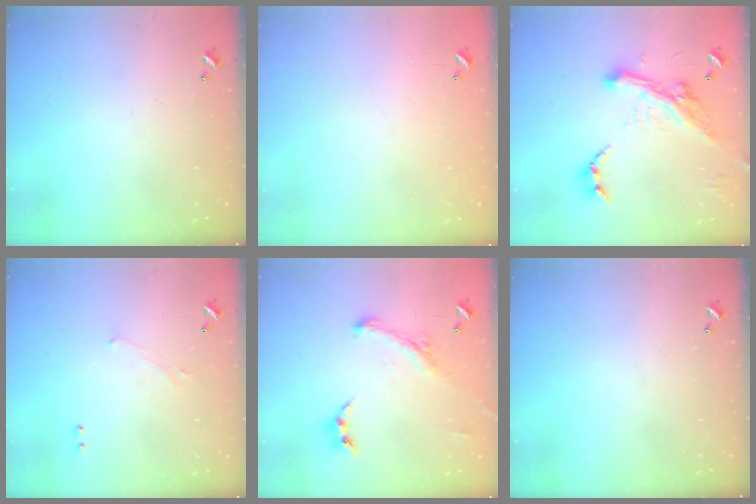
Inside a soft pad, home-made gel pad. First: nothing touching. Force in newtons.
{"total": 8.7, "press": 8.7, "slide": 0.6}
{"total": 6.9, "press": 6.8, "slide": 1.3}
{"total": 0.9, "press": 0.8, "slide": 0.5}
{"total": 1.5, "press": 1.4, "slide": 0.3}
{"total": 0.0}